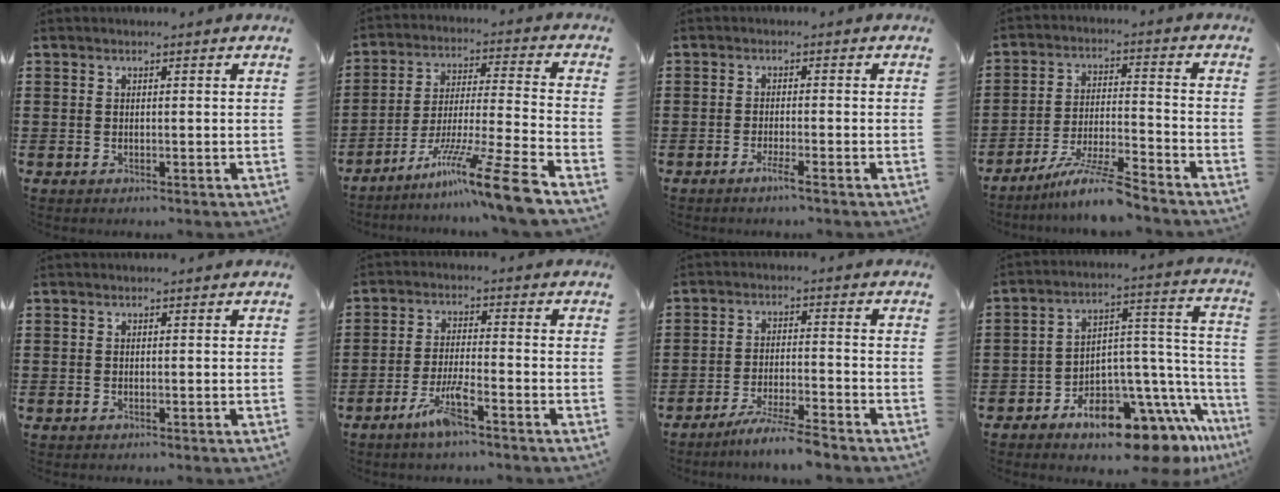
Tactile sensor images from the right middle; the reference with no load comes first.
{"total": 13.7, "force": [-10.1, -1.0, 9.2], "torque": [-0.159, 0.006, -0.188]}
{"total": 2.2, "force": [-1.5, -0.1, 1.6], "torque": [-0.027, -0.002, -0.027]}
{"total": 8.3, "force": [-7.0, 0.1, 4.4], "torque": [-0.093, -0.008, -0.135]}
{"total": 0.0}
{"total": 5.7, "force": [-3.7, 0.6, 4.3], "torque": [-0.089, -0.004, -0.067]}
{"total": 5.4, "force": [-4.8, -0.5, 2.3], "torque": [-0.043, -0.012, -0.089]}
{"total": 10.3, "force": [-7.7, 4.3, 5.2], "torque": [-0.080, 0.003, -0.137]}